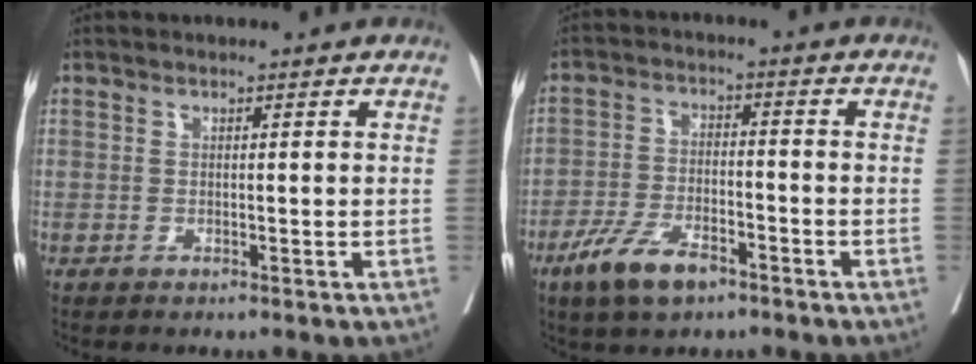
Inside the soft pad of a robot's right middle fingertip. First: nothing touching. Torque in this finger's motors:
{"motor_torque": [0.67, -0.54, 0.16, 0.04]}